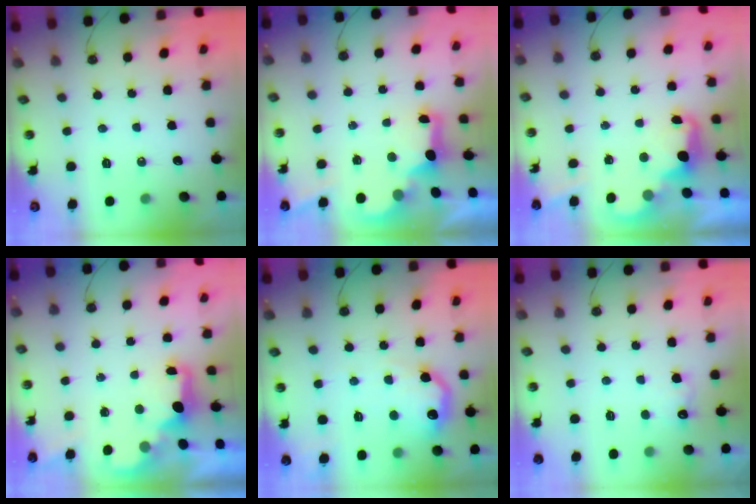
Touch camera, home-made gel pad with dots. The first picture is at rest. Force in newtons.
{"total": 2.8, "press": 2.6, "slide": 0.9}
{"total": 2.4, "press": 2.3, "slide": 0.5}
{"total": 2.3, "press": 2.2, "slide": 0.7}
{"total": 13.5, "press": 13.5, "slide": 0.8}
{"total": 6.8, "press": 6.8, "slide": 1.1}